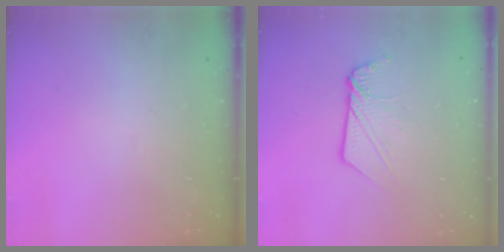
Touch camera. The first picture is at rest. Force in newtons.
{"total": 8.3, "press": 8.3, "slide": 0.3}